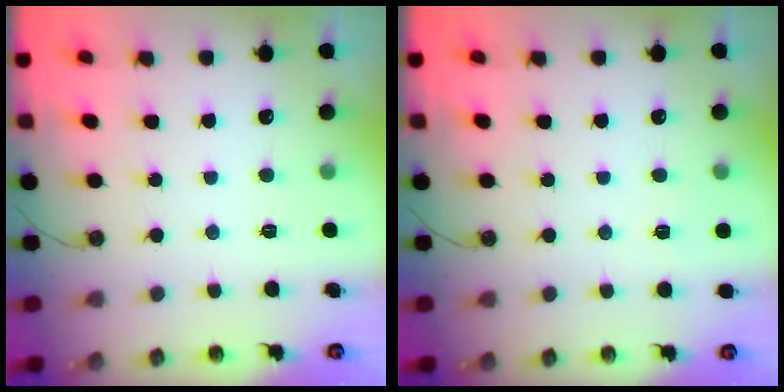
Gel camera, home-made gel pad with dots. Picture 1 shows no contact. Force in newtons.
{"total": 2.1, "press": 2.1, "slide": 0.4}